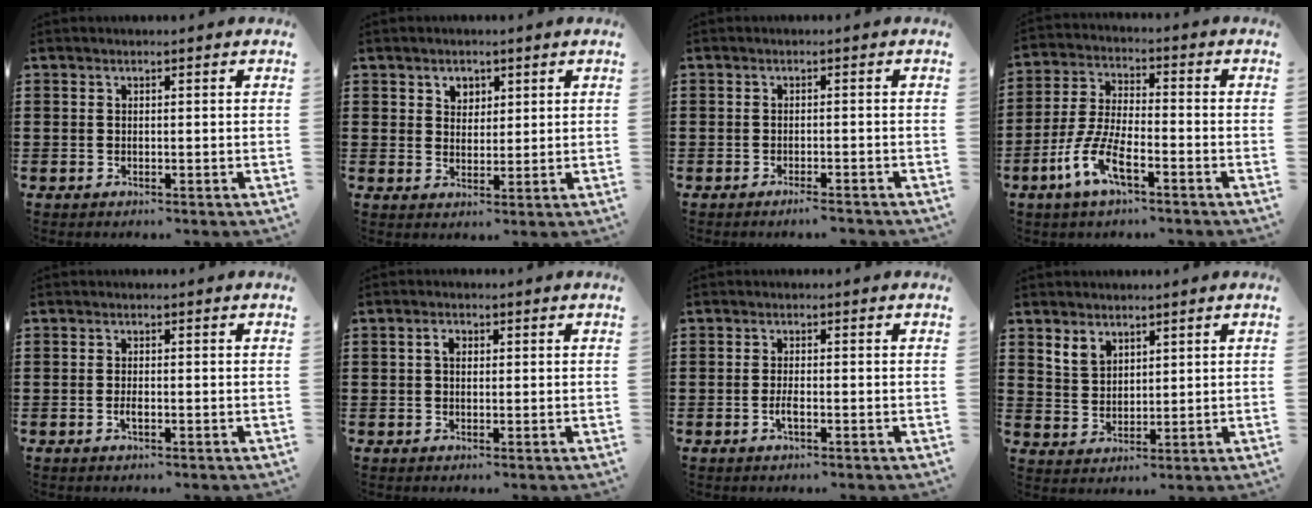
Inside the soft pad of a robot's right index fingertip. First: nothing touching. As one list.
[{"total": 2.7, "force": [1.6, 2.2, 0.4], "torque": [-0.018, 0.010, 0.029]}, {"total": 1.6, "force": [-1.4, 0.0, 0.8], "torque": [-0.014, 0.000, -0.027]}, {"total": 8.3, "force": [-4.6, 2.4, 6.4], "torque": [-0.159, -0.012, -0.092]}, {"total": 1.3, "force": [-0.5, 0.2, 1.3], "torque": [-0.025, -0.006, -0.006]}, {"total": 2.0, "force": [0.3, 1.3, 1.5], "torque": [-0.031, 0.010, 0.004]}, {"total": 2.0, "force": [-0.7, 0.2, 1.8], "torque": [-0.034, -0.002, -0.011]}, {"total": 3.5, "force": [2.4, 2.4, 0.9], "torque": [-0.028, 0.010, 0.047]}]